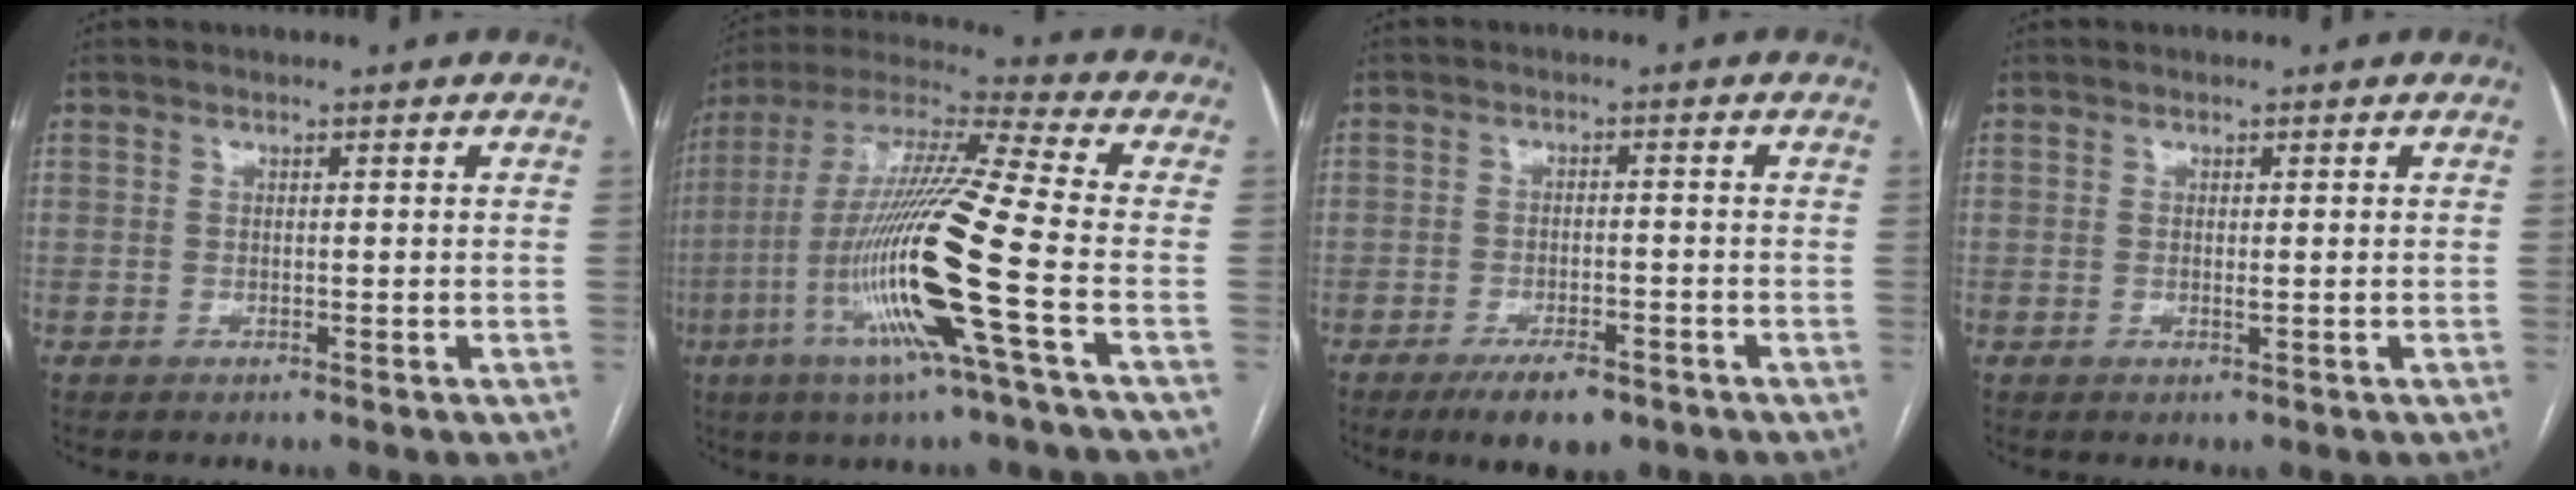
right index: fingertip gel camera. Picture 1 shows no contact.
{"total": 19.6, "force": [-6.0, -0.6, 18.6], "torque": [-0.387, -0.020, -0.127]}
{"total": 6.3, "force": [-4.2, 2.2, 4.1], "torque": [-0.069, -0.005, -0.062]}
{"total": 0.5, "force": [0.1, 0.0, 0.5], "torque": [-0.011, -0.003, 0.001]}